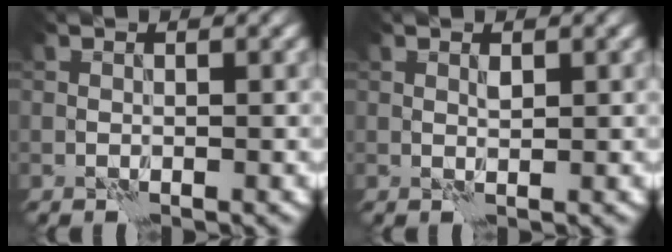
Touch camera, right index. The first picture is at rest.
{"total": 0.6, "force": [0.3, 0.1, 0.5], "torque": [-0.012, -0.001, 0.005]}